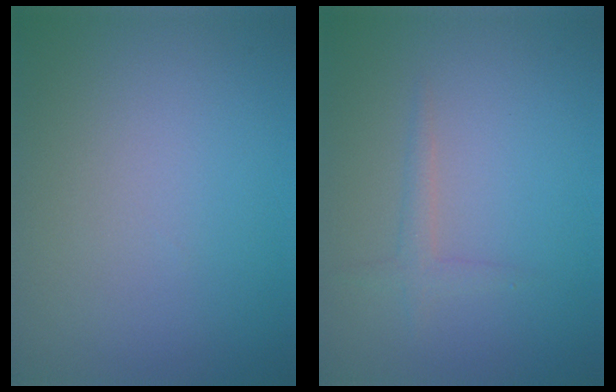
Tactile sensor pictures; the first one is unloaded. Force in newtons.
{"total": 1.3, "press": 1.3, "slide": 0.1}